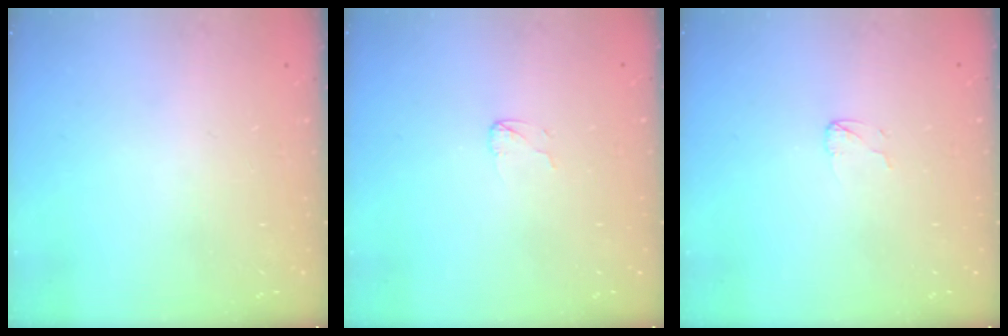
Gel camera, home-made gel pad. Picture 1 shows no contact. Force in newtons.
{"total": 2.9, "press": 2.8, "slide": 0.3}
{"total": 2.9, "press": 2.8, "slide": 0.3}